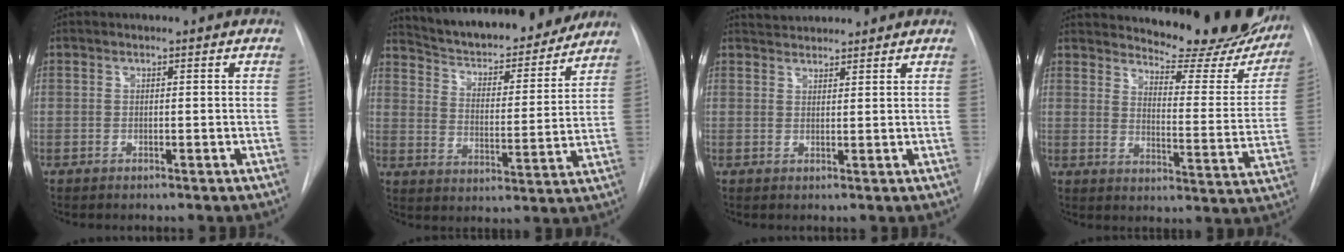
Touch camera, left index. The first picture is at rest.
{"total": 20.4, "force": [18.6, 4.4, 7.2], "torque": [-0.114, -0.012, 0.266]}
{"total": 3.2, "force": [3.2, 0.4, 0.3], "torque": [-0.010, 0.028, 0.057]}
{"total": 21.9, "force": [19.8, 5.3, 7.5], "torque": [-0.092, -0.087, 0.231]}